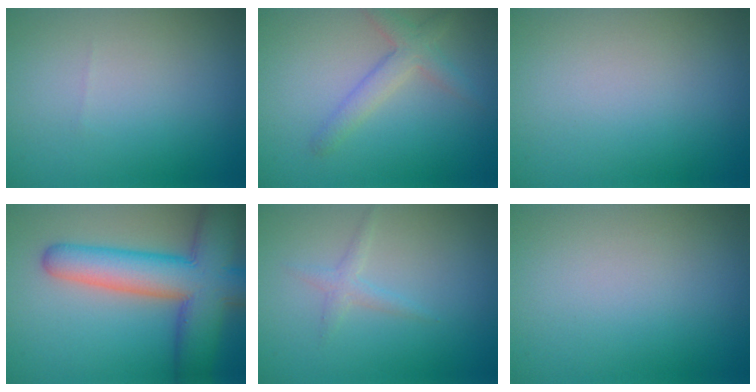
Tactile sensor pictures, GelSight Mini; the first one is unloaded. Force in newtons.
{"total": 2.7, "press": 2.7, "slide": 0.1}
{"total": 0.0}
{"total": 10.7, "press": 10.7, "slide": 0.6}
{"total": 1.2, "press": 1.2, "slide": 0.1}
{"total": 0.0}